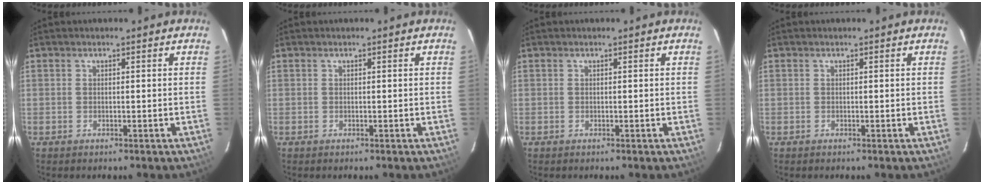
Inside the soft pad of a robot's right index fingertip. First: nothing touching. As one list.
[{"total": 0.0}, {"total": 0.0}, {"total": 0.0}]